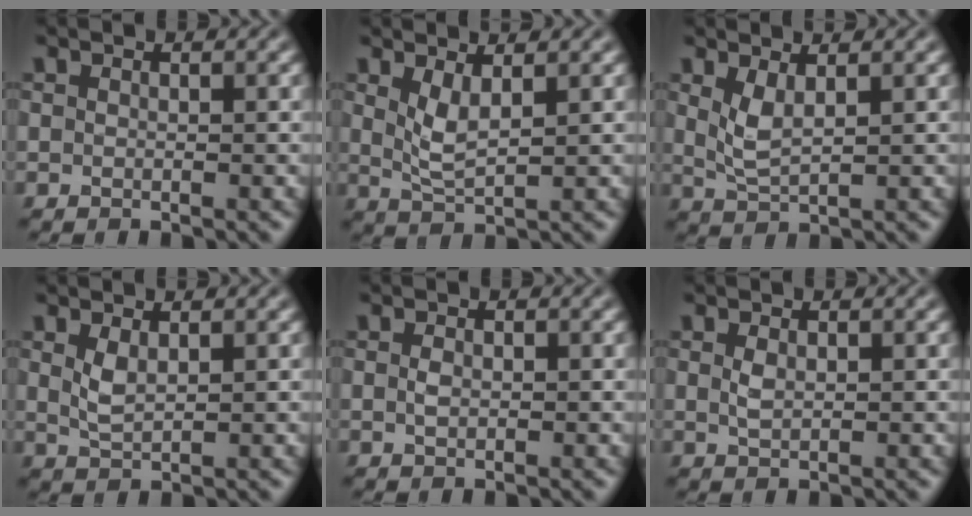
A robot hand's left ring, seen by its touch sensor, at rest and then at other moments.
{"total": 2.4, "force": [1.1, 0.7, 2.0], "torque": [-0.045, -0.008, 0.027]}
{"total": 2.3, "force": [1.0, 0.7, 1.9], "torque": [-0.046, -0.007, 0.026]}
{"total": 1.8, "force": [0.8, 0.7, 1.4], "torque": [-0.036, -0.003, 0.020]}
{"total": 0.8, "force": [0.0, 0.5, 0.6], "torque": [-0.014, -0.001, 0.001]}
{"total": 1.1, "force": [0.3, 0.6, 0.9], "torque": [-0.023, -0.002, 0.009]}